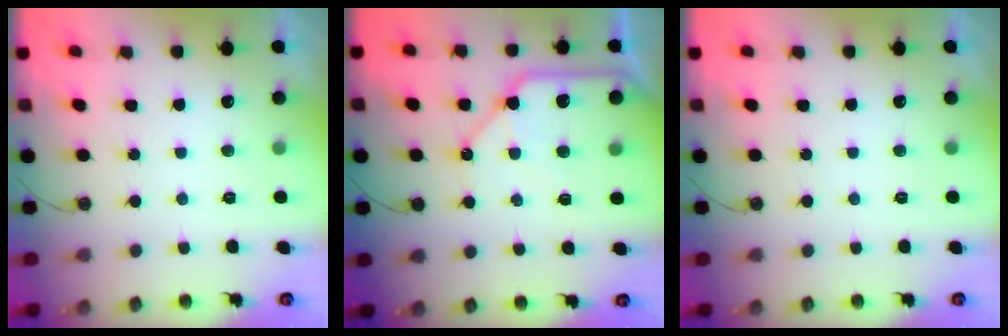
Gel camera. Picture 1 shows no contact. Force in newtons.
{"total": 11.2, "press": 11.1, "slide": 1.5}
{"total": 0.0}